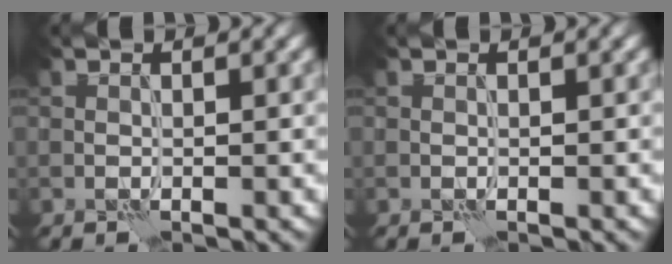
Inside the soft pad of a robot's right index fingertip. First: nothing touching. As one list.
[{"total": 0.0}]